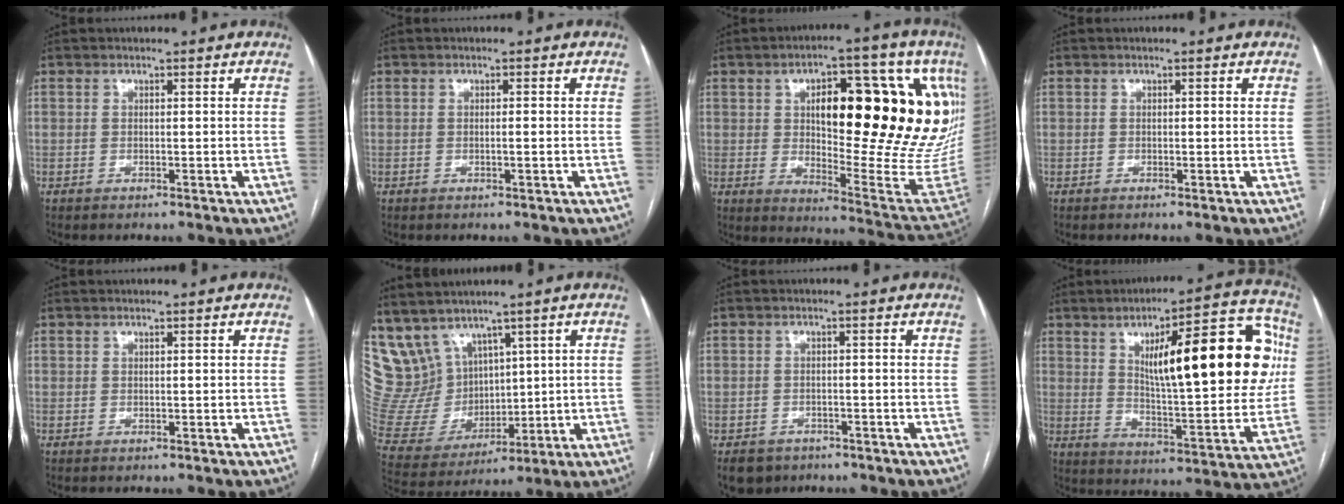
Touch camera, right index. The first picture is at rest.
{"total": 0.7, "force": [-0.2, 0.0, 0.7], "torque": [-0.013, 0.000, -0.002]}
{"total": 29.7, "force": [8.1, 7.8, 27.5], "torque": [-0.281, 0.050, 0.138]}
{"total": 0.0}
{"total": 0.0}
{"total": 14.5, "force": [9.0, 10.6, 4.3], "torque": [-0.124, 0.054, 0.214]}
{"total": 4.5, "force": [-2.8, 3.4, 0.7], "torque": [-0.008, 0.005, -0.041]}
{"total": 24.2, "force": [6.2, 5.8, 22.7], "torque": [-0.318, 0.025, 0.088]}